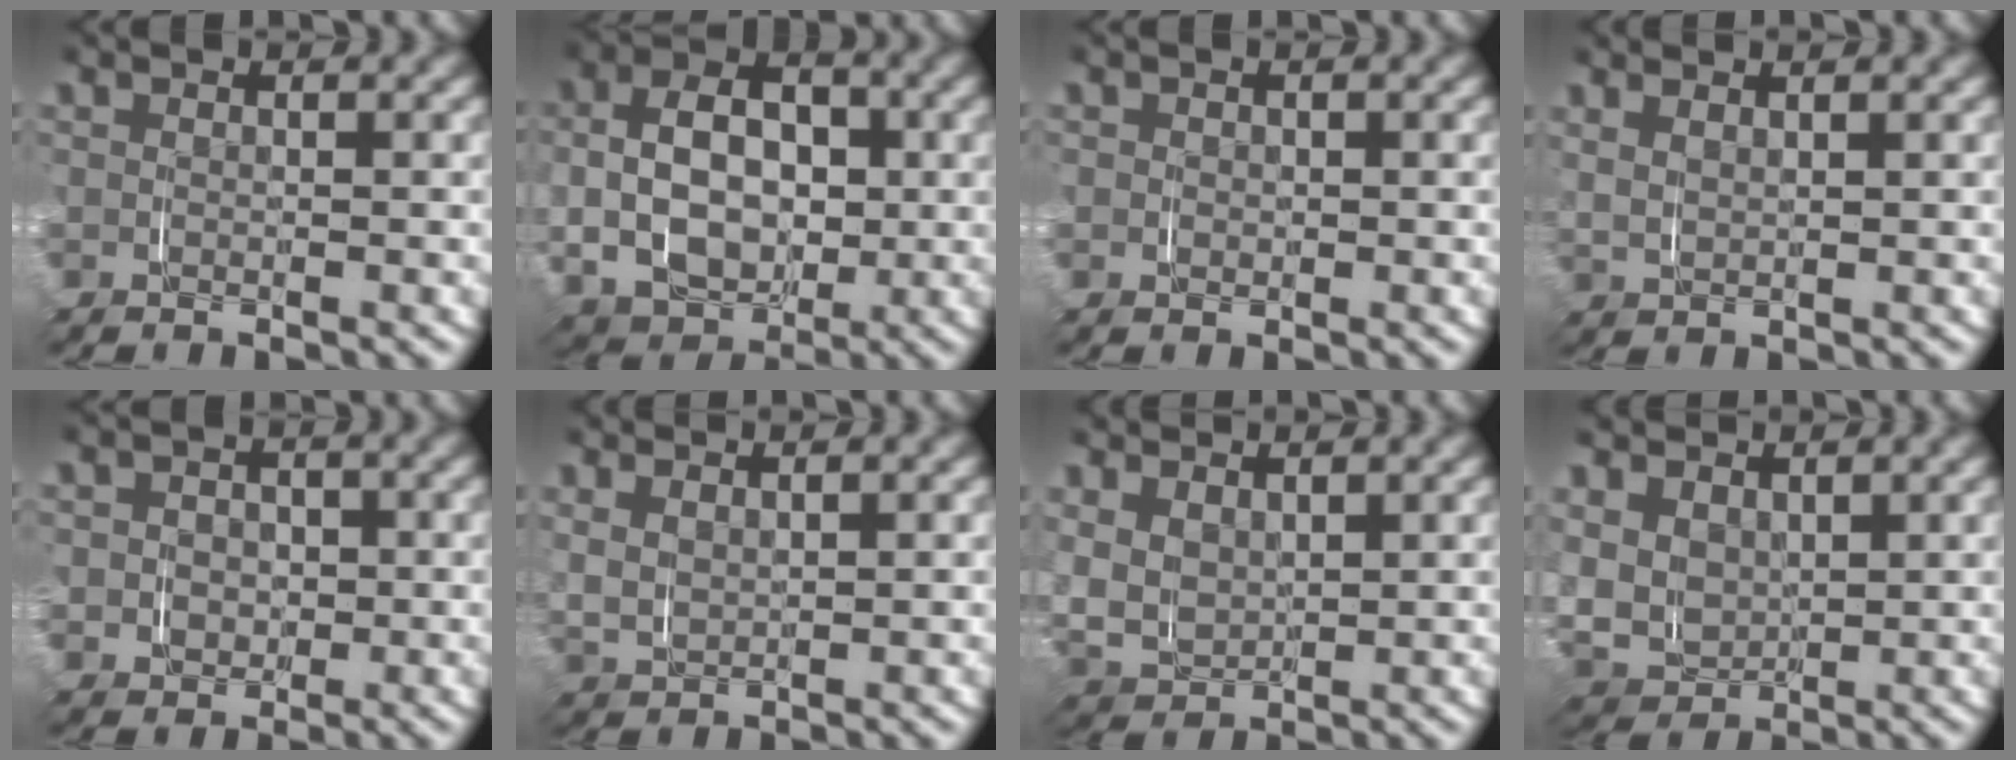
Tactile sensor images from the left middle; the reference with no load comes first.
{"total": 6.2, "force": [0.3, 5.1, 3.5], "torque": [-0.029, -0.009, 0.004]}
{"total": 0.6, "force": [0.0, 0.5, -0.3], "torque": [0.005, -0.006, 0.004]}
{"total": 2.3, "force": [2.1, -0.9, 0.0], "torque": [0.012, 0.008, 0.037]}
{"total": 2.0, "force": [0.1, 2.0, 0.1], "torque": [0.012, -0.007, 0.003]}
{"total": 2.3, "force": [2.3, 0.1, 0.1], "torque": [-0.005, 0.005, 0.041]}
{"total": 4.5, "force": [2.7, 3.5, 0.9], "torque": [-0.038, -0.007, 0.043]}
{"total": 5.4, "force": [2.5, 4.6, 1.3], "torque": [-0.043, -0.018, 0.041]}